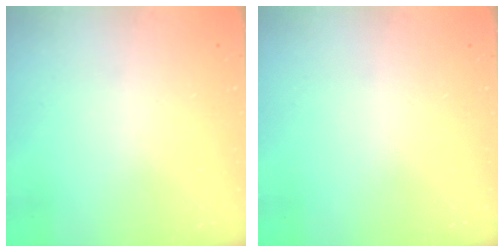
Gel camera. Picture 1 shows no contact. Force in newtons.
{"total": 0.0}